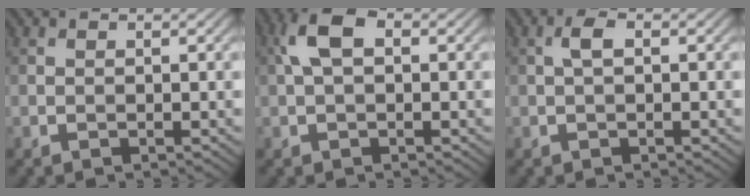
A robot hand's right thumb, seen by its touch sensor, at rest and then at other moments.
{"total": 4.8, "force": [0.9, 2.5, 4.0], "torque": [-0.091, 0.013, 0.013]}
{"total": 1.8, "force": [0.1, 0.7, 1.7], "torque": [-0.036, 0.009, 0.000]}